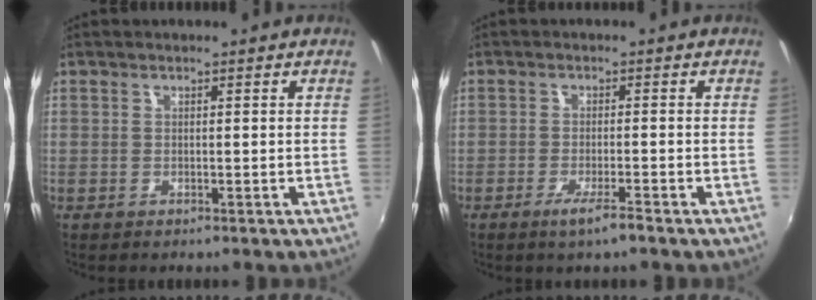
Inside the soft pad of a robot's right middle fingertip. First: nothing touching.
{"total": 3.9, "force": [-2.5, 0.0, 2.9], "torque": [-0.063, -0.009, -0.047]}